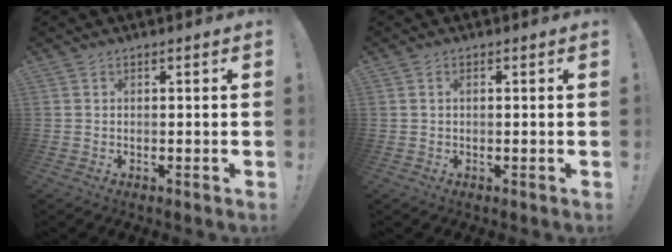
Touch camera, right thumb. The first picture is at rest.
{"total": 0.9, "force": [0.2, 0.5, 0.7], "torque": [-0.017, 0.004, 0.002]}